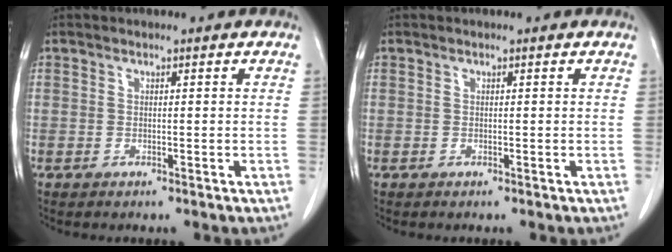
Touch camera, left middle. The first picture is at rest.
{"total": 0.0}